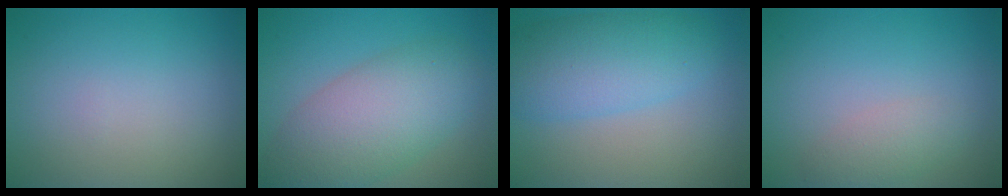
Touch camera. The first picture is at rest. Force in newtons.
{"total": 7.7, "press": 7.7, "slide": 0.3}
{"total": 5.8, "press": 5.8, "slide": 0.2}
{"total": 2.0, "press": 2.0, "slide": 0.0}